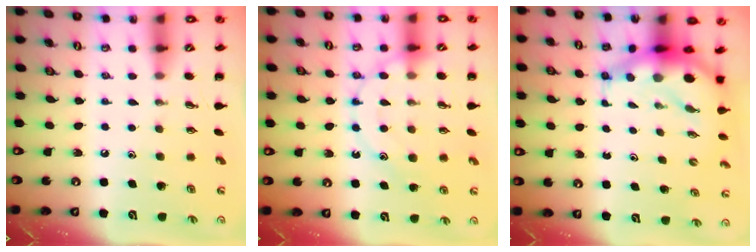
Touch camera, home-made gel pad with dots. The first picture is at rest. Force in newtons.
{"total": 13.8, "press": 13.7, "slide": 1.8}
{"total": 8.4, "press": 8.0, "slide": 2.7}